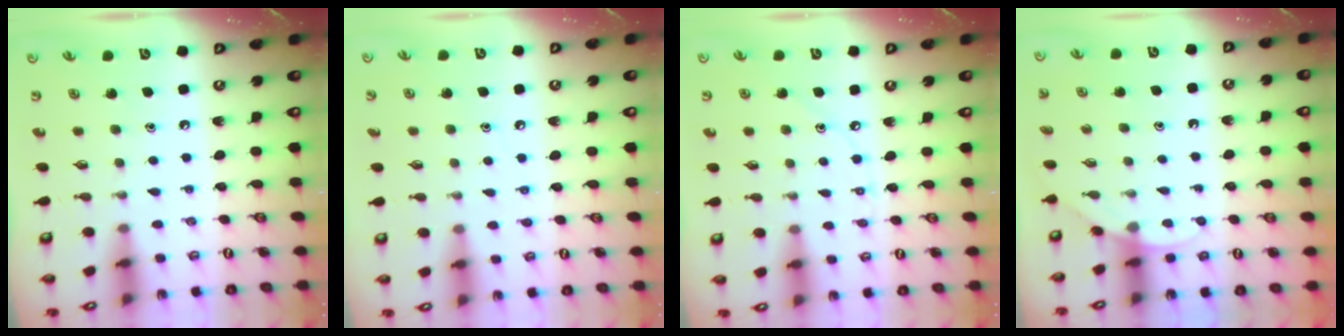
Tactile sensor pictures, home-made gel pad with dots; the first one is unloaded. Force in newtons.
{"total": 5.4, "press": 5.3, "slide": 0.6}
{"total": 4.6, "press": 4.6, "slide": 0.1}
{"total": 4.7, "press": 4.7, "slide": 0.2}